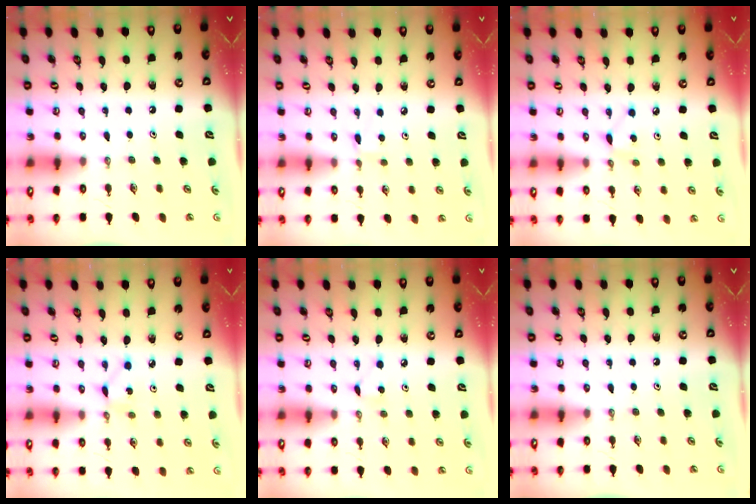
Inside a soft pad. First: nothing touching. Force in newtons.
{"total": 2.3, "press": 2.3, "slide": 0.3}
{"total": 4.1, "press": 4.1, "slide": 0.4}
{"total": 2.0, "press": 2.0, "slide": 0.3}
{"total": 2.9, "press": 2.8, "slide": 0.3}
{"total": 0.0}